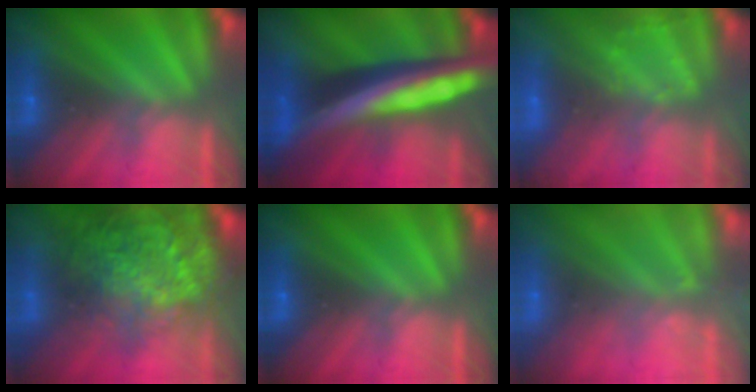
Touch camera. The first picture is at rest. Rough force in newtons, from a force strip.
{"total": 6.8}
{"total": 2.9}
{"total": 14.6}
{"total": 0.0}
{"total": 2.3}